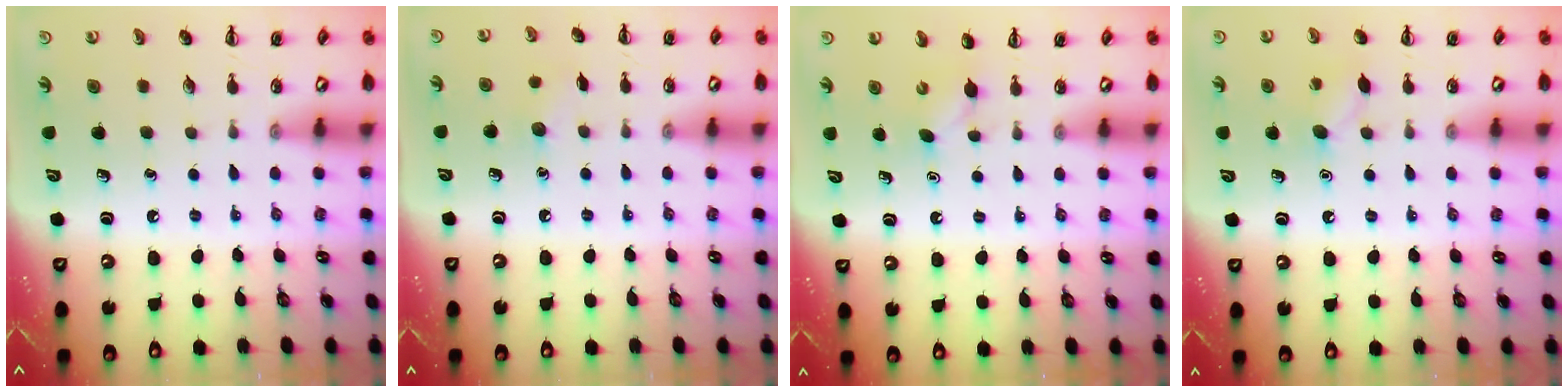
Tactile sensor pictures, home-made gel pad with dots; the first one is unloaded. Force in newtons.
{"total": 5.4, "press": 5.2, "slide": 1.4}
{"total": 3.1, "press": 3.0, "slide": 0.7}
{"total": 7.2, "press": 7.0, "slide": 1.9}